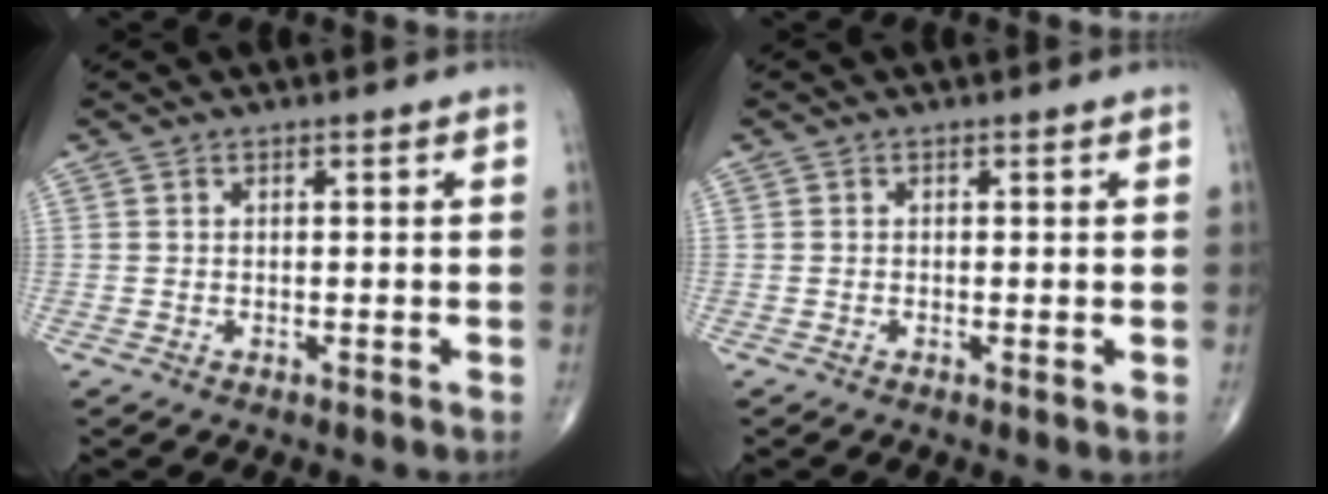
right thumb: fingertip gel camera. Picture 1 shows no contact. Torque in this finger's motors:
{"motor_torque": [-0.19, 0.01, -0.15, -0.06, -0.03]}